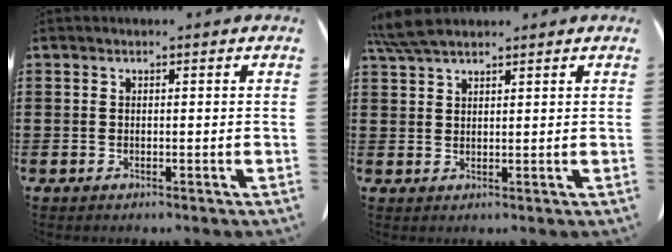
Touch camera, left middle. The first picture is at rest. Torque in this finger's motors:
{"motor_torque": [0.62, 0.41, 0.12, 0.05]}